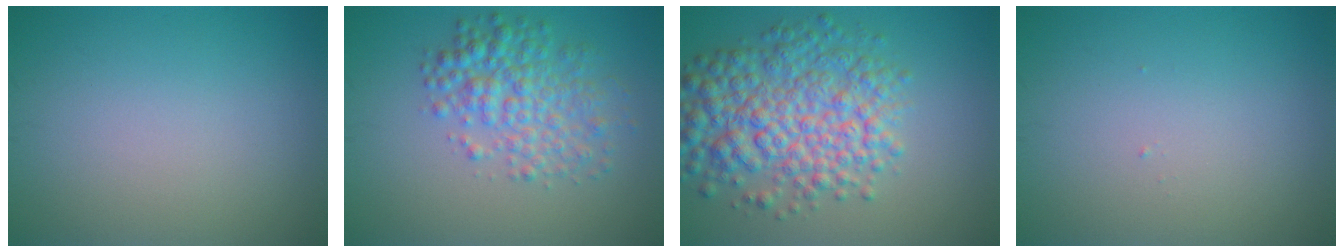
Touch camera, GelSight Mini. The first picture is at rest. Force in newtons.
{"total": 4.5, "press": 4.5, "slide": 0.1}
{"total": 7.7, "press": 7.7, "slide": 0.2}
{"total": 0.0}